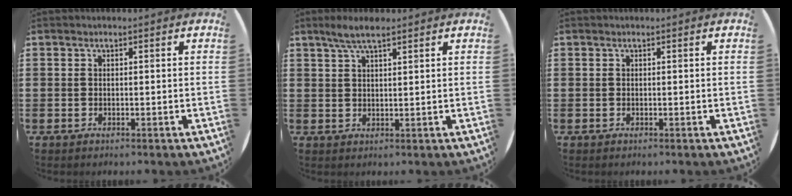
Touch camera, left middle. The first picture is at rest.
{"total": 3.7, "force": [2.7, 0.8, 2.4], "torque": [-0.052, 0.005, 0.048]}
{"total": 0.0}